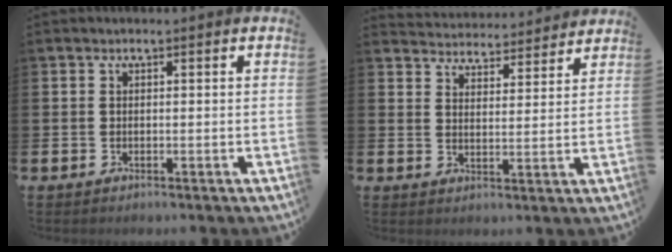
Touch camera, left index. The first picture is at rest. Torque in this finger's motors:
{"motor_torque": [0.00, -0.63, -0.25, 0.00]}